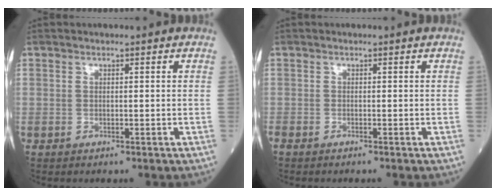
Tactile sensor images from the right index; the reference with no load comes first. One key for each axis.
{"total": 1.0, "fx": -0.9, "fy": 0.0, "fz": 0.5, "tx": -0.011, "ty": -0.001, "tz": -0.013}